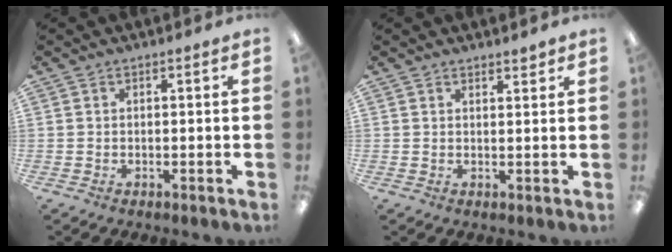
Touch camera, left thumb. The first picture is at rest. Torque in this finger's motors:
{"motor_torque": [-0.01, -0.04, -0.28, 0.33, 0.03]}